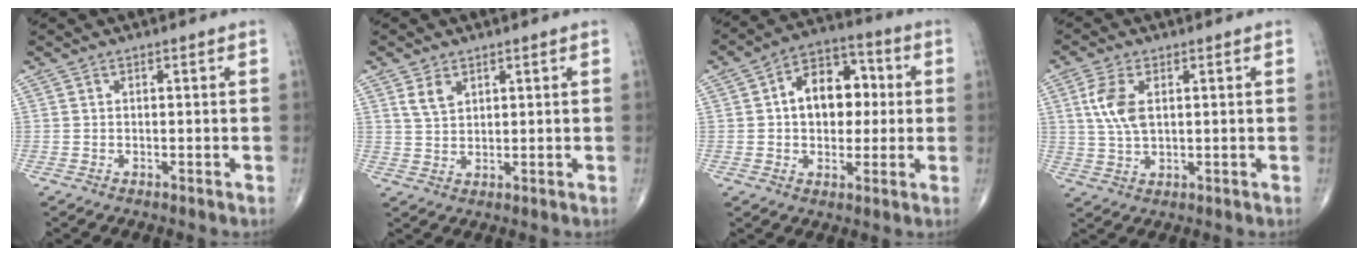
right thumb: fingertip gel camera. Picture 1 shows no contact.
{"total": 3.6, "force": [1.9, 2.1, 2.1], "torque": [-0.034, -0.008, 0.044]}
{"total": 12.6, "force": [1.2, 8.7, 9.0], "torque": [-0.091, 0.026, 0.011]}
{"total": 6.9, "force": [1.7, 3.6, 5.6], "torque": [-0.126, -0.001, 0.034]}